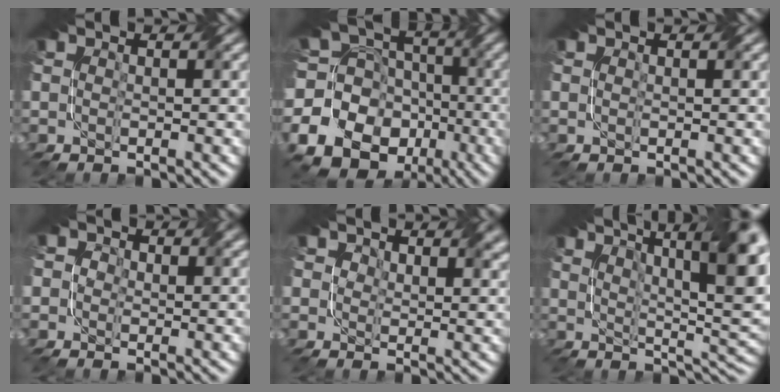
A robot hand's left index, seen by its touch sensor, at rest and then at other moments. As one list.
[{"total": 21.1, "force": [-8.5, 18.4, 6.1], "torque": [-0.159, -0.036, -0.148]}, {"total": 0.6, "force": [0.5, 0.1, 0.3], "torque": [-0.009, -0.003, 0.004]}, {"total": 3.2, "force": [1.3, 2.6, 1.3], "torque": [-0.019, 0.002, -0.006]}, {"total": 4.0, "force": [2.8, 2.4, 1.7], "torque": [-0.037, -0.005, 0.037]}, {"total": 13.8, "force": [6.4, 4.6, 11.4], "torque": [-0.136, 0.025, 0.079]}]